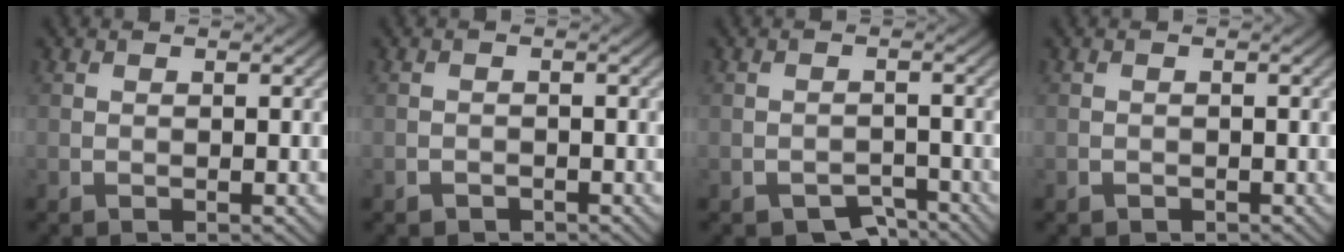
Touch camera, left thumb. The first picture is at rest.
{"total": 0.9, "force": [-0.7, 0.4, 0.2], "torque": [-0.001, -0.002, -0.014]}
{"total": 3.1, "force": [-2.4, 1.5, 1.3], "torque": [-0.017, -0.003, -0.035]}
{"total": 0.6, "force": [-0.4, 0.3, 0.1], "torque": [0.001, -0.003, -0.007]}